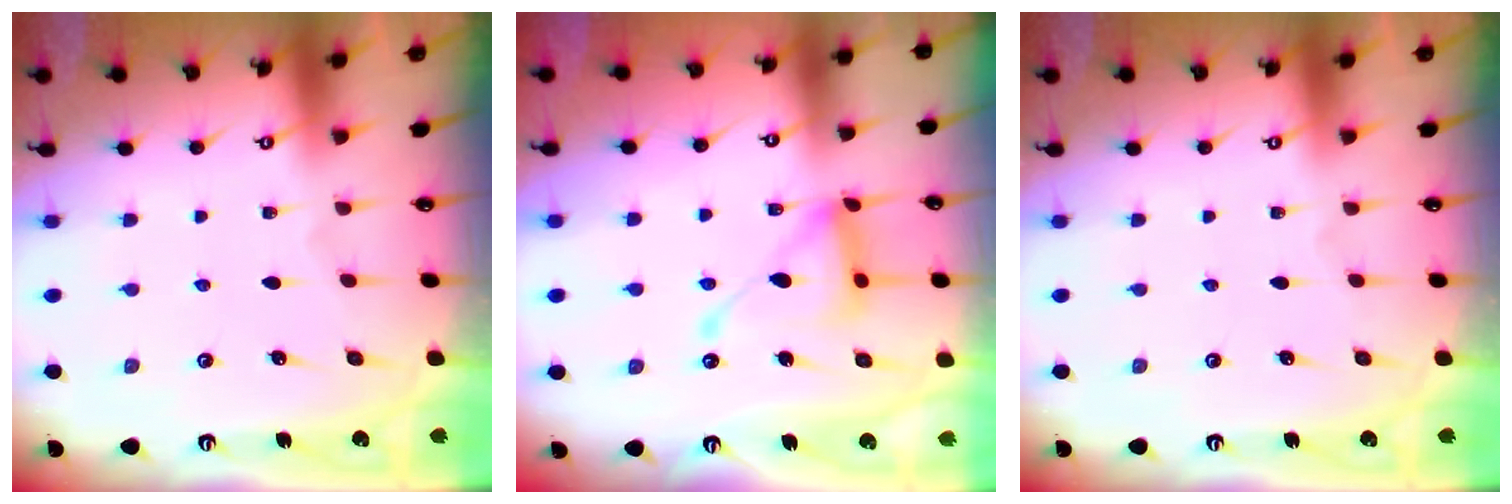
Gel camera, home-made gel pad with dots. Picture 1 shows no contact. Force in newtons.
{"total": 15.1, "press": 15.1, "slide": 1.3}
{"total": 0.0}